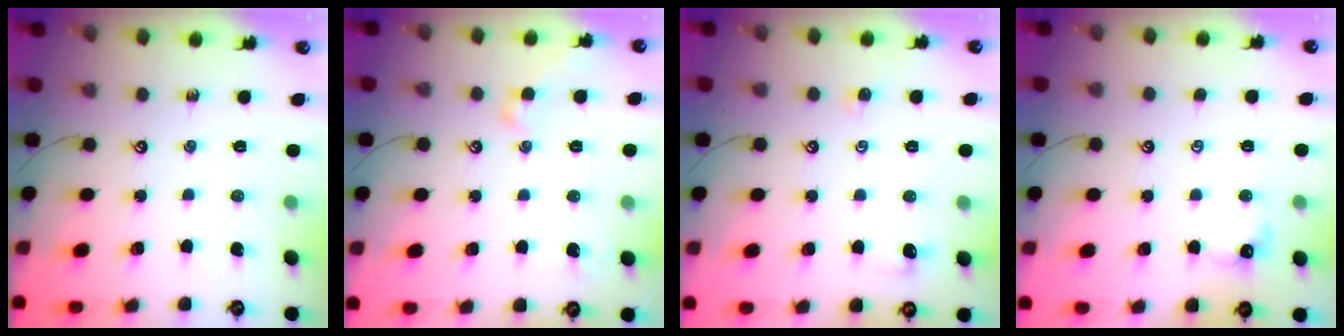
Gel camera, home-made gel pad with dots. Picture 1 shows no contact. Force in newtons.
{"total": 2.6, "press": 2.5, "slide": 0.8}
{"total": 0.0}
{"total": 0.0}